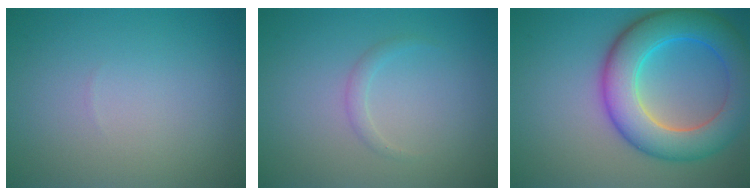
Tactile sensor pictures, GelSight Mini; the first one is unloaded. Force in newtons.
{"total": 1.0, "press": 1.0, "slide": 0.1}
{"total": 8.8, "press": 8.8, "slide": 0.1}